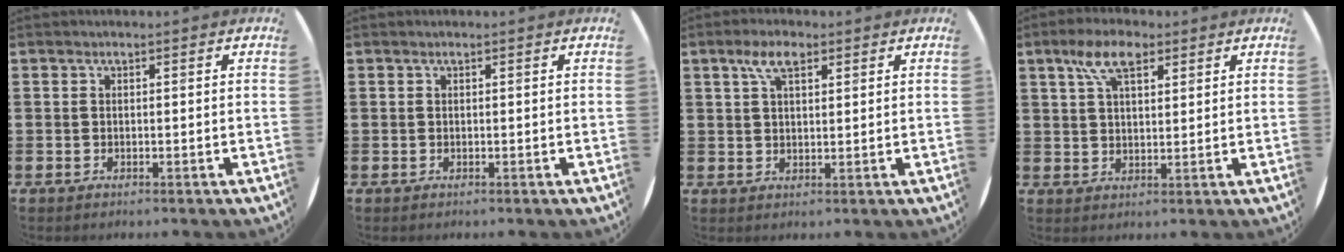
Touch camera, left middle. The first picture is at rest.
{"total": 0.0}
{"total": 4.4, "force": [2.8, 1.9, 2.9], "torque": [-0.057, 0.006, 0.047]}
{"total": 6.6, "force": [3.9, 3.0, 4.4], "torque": [-0.082, 0.004, 0.067]}